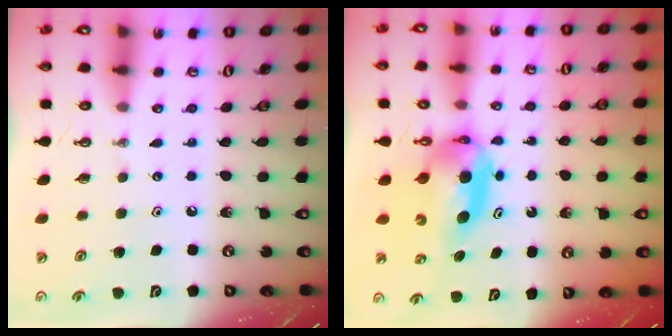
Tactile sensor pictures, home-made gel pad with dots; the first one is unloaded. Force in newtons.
{"total": 6.5, "press": 6.1, "slide": 2.3}